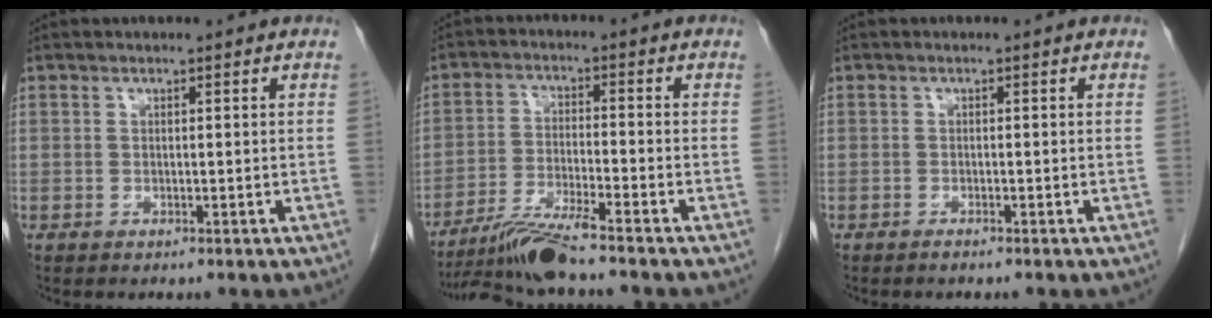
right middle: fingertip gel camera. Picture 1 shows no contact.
{"total": 7.9, "force": [-6.8, -1.2, 3.9], "torque": [-0.075, -0.025, -0.128]}
{"total": 0.7, "force": [-0.6, 0.0, 0.4], "torque": [-0.012, -0.001, -0.010]}